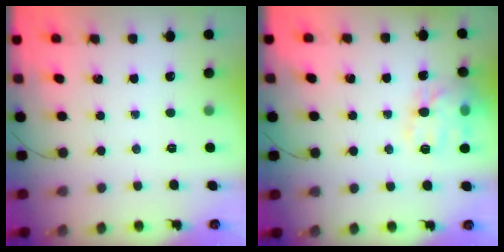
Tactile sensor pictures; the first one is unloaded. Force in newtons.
{"total": 13.6, "press": 13.6, "slide": 0.9}